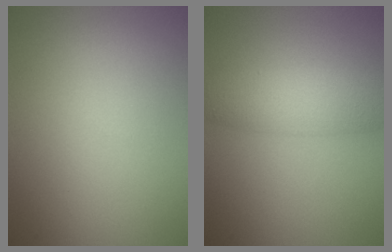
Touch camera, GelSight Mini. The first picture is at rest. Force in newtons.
{"total": 4.5, "press": 4.5, "slide": 0.0}